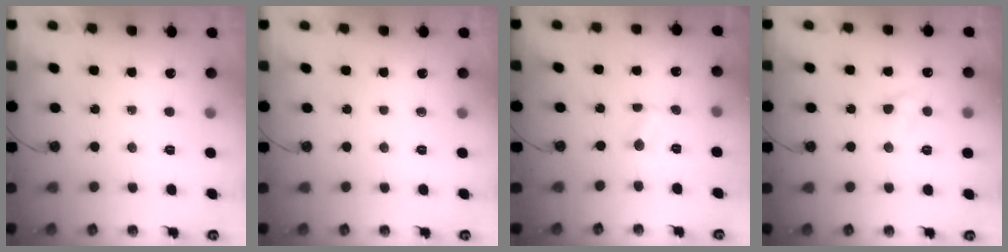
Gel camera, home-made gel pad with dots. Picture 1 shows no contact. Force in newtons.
{"total": 0.0}
{"total": 1.1, "press": 1.0, "slide": 0.3}
{"total": 4.8, "press": 4.8, "slide": 0.6}